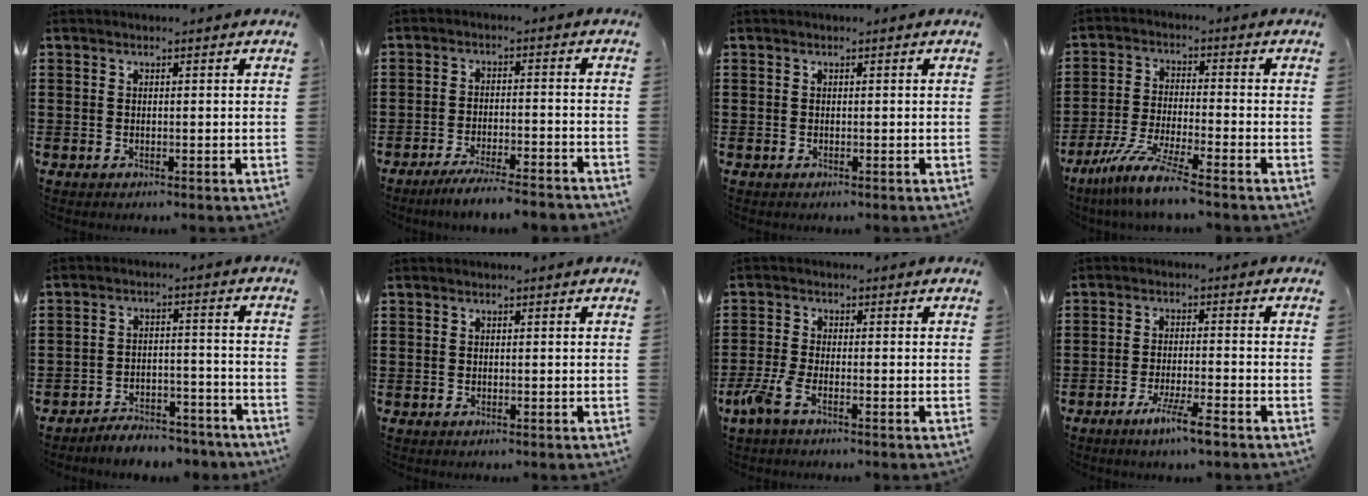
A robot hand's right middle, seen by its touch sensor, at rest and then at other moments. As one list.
[{"total": 4.6, "force": [-4.2, -0.1, 1.8], "torque": [-0.035, -0.008, -0.082]}, {"total": 0.0}, {"total": 7.8, "force": [-6.3, -0.3, 4.5], "torque": [-0.096, -0.015, -0.123]}, {"total": 4.6, "force": [-4.6, 0.6, 0.3], "torque": [-0.008, 0.010, -0.095]}, {"total": 0.0}, {"total": 3.9, "force": [-2.3, 0.8, 3.1], "torque": [-0.084, -0.012, -0.048]}, {"total": 5.1, "force": [-3.5, 0.1, 3.7], "torque": [-0.064, -0.007, -0.060]}]